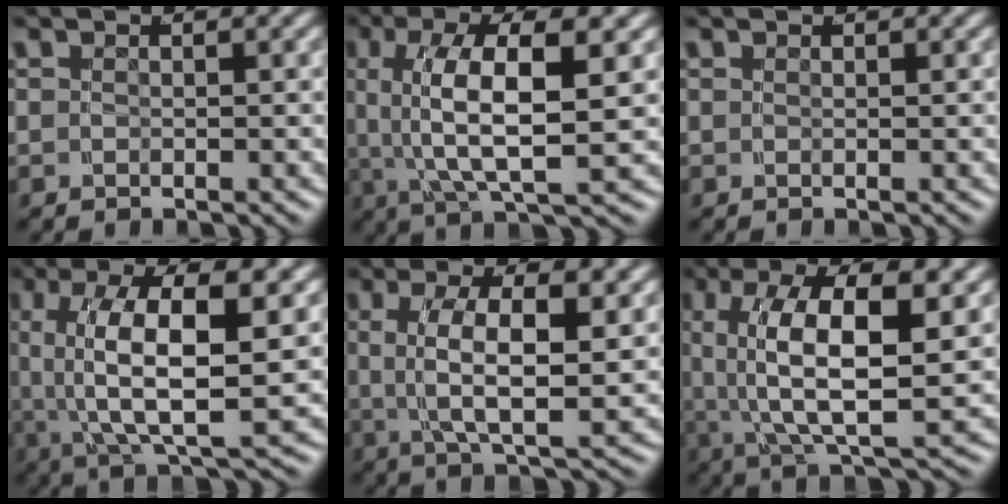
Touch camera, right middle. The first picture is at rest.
{"total": 7.3, "force": [0.8, 2.7, 6.7], "torque": [-0.126, 0.000, 0.017]}
{"total": 0.0}
{"total": 8.4, "force": [0.9, 3.3, 7.6], "torque": [-0.138, -0.002, 0.019]}
{"total": 5.8, "force": [0.9, 1.7, 5.4], "torque": [-0.094, -0.002, 0.017]}
{"total": 8.4, "force": [1.3, 3.4, 7.6], "torque": [-0.137, 0.000, 0.026]}